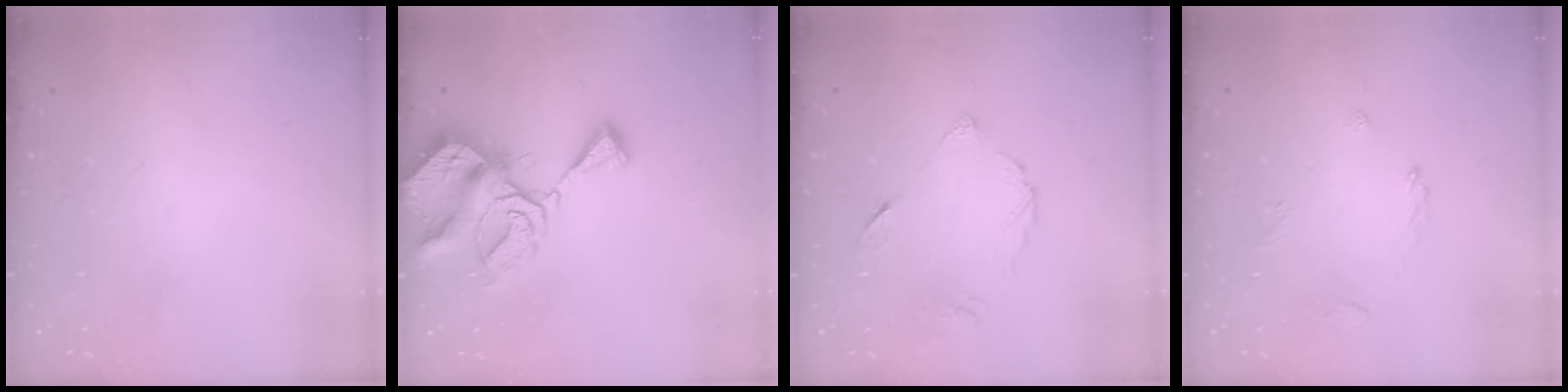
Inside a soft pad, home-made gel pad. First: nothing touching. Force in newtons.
{"total": 9.9, "press": 9.8, "slide": 1.4}
{"total": 5.8, "press": 5.7, "slide": 0.5}
{"total": 2.6, "press": 2.5, "slide": 0.8}